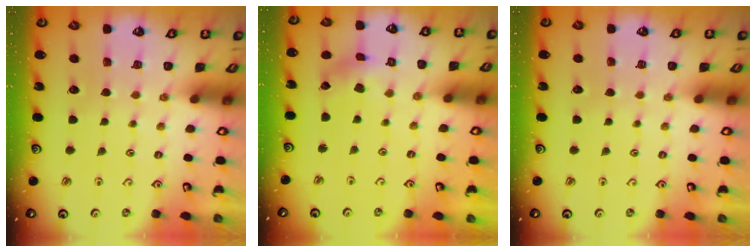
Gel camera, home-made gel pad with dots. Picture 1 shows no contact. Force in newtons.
{"total": 1.7, "press": 1.7, "slide": 0.2}
{"total": 0.0}